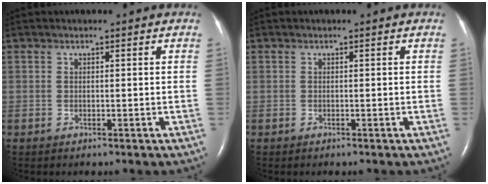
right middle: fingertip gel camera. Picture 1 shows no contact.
{"total": 0.0}